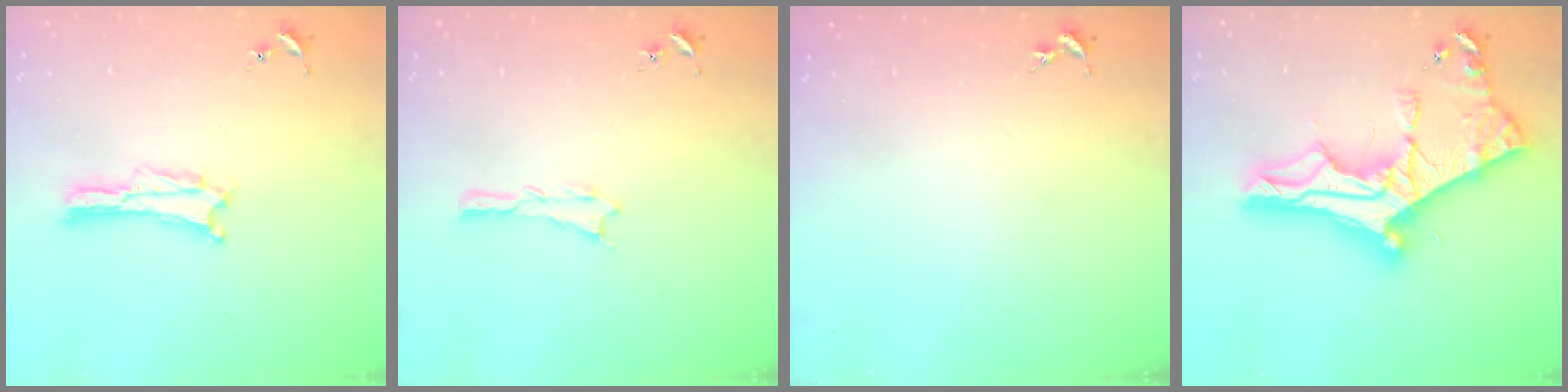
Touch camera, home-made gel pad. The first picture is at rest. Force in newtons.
{"total": 0.0}
{"total": 0.0}
{"total": 12.4, "press": 12.3, "slide": 1.4}